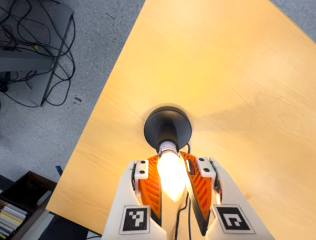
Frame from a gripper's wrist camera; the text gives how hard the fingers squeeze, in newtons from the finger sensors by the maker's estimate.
{"total": 23.3, "left": 23.1, "right": 23.5}